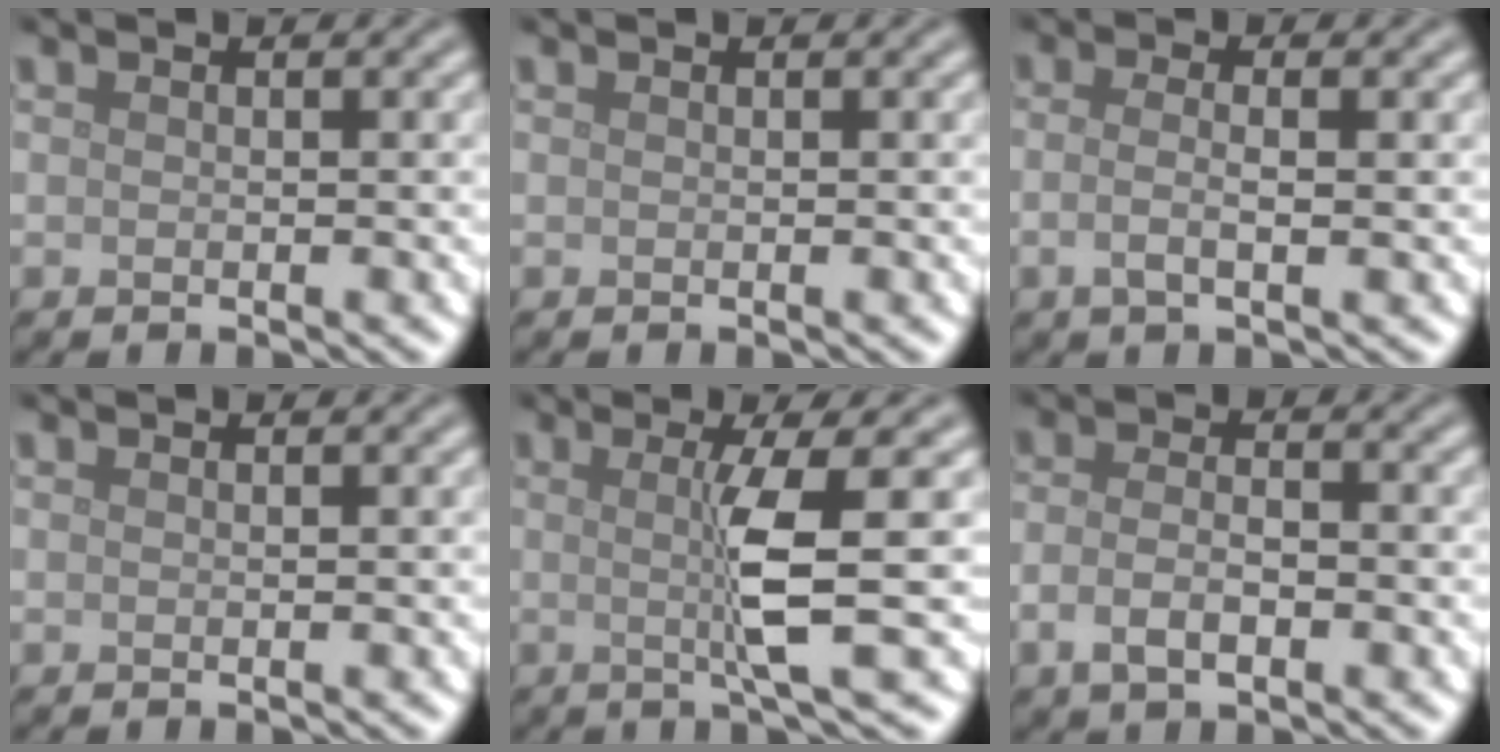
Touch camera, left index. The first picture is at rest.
{"total": 0.0}
{"total": 2.4, "force": [-0.3, 0.8, 2.2], "torque": [-0.043, -0.005, -0.011]}
{"total": 0.0}
{"total": 4.7, "force": [0.2, 0.4, 4.7], "torque": [-0.084, -0.001, 0.002]}
{"total": 3.4, "force": [-1.2, 1.6, 2.8], "torque": [-0.057, -0.002, -0.027]}